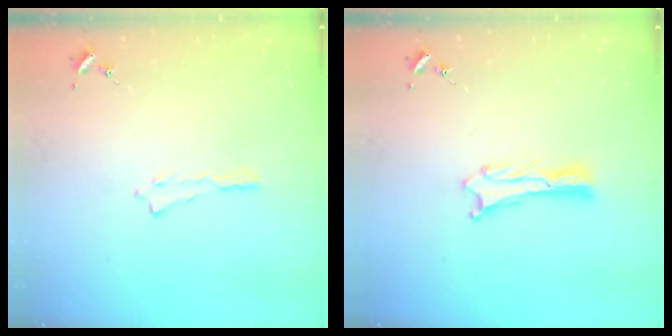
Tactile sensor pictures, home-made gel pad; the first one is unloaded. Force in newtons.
{"total": 1.2, "press": 1.2, "slide": 0.0}